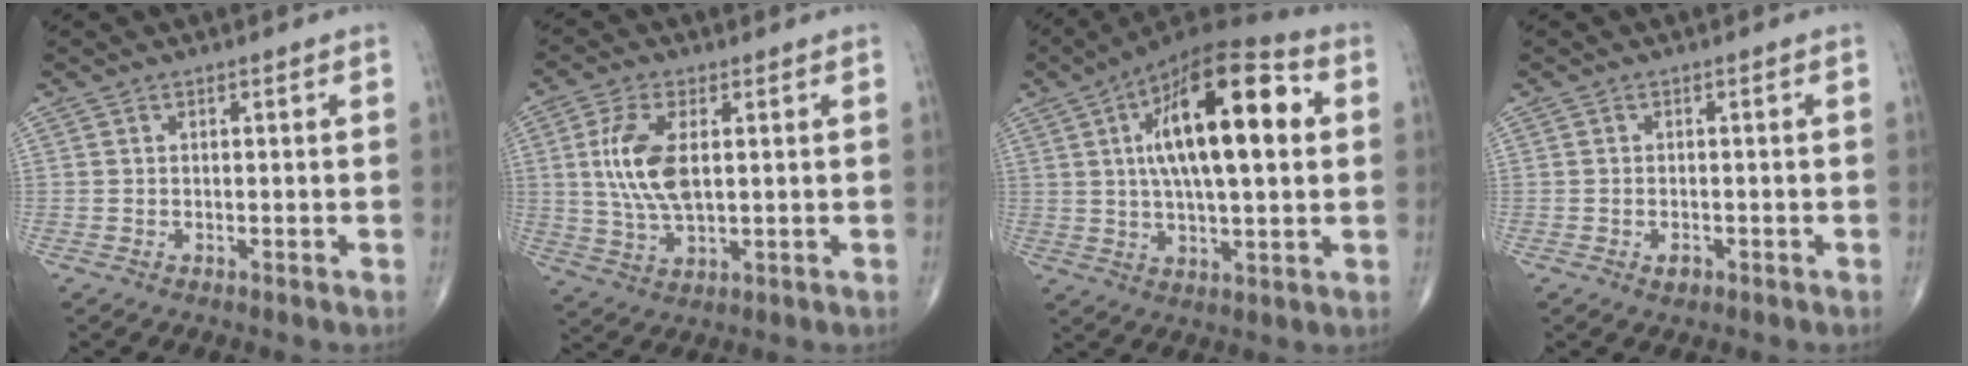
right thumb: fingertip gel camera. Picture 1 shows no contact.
{"total": 10.0, "force": [1.6, 4.8, 8.7], "torque": [-0.185, -0.007, 0.033]}
{"total": 22.2, "force": [4.7, 8.4, 20.0], "torque": [-0.312, 0.014, 0.064]}
{"total": 1.7, "force": [-0.8, 1.1, 1.0], "torque": [-0.014, 0.001, -0.011]}